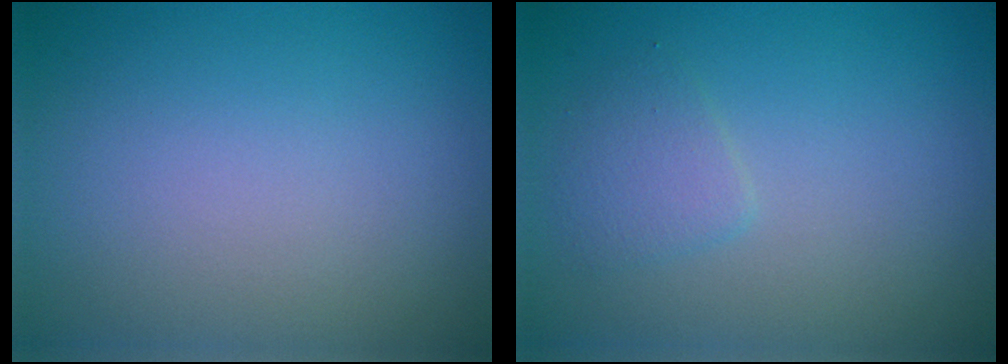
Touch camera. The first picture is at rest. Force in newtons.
{"total": 1.6, "press": 1.6, "slide": 0.1}